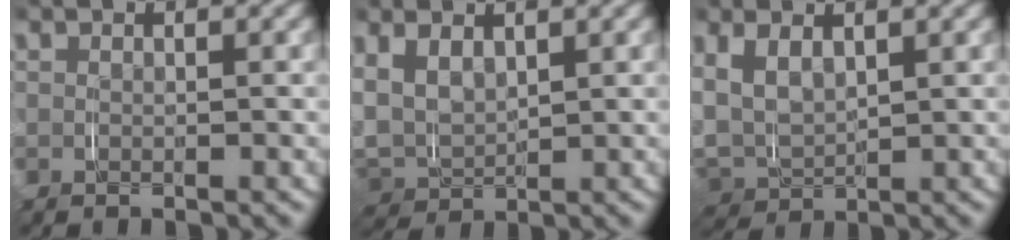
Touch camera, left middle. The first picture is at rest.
{"total": 7.3, "force": [1.0, 6.3, 3.7], "torque": [-0.122, -0.019, 0.022]}
{"total": 6.6, "force": [0.9, 5.5, 3.5], "torque": [-0.112, -0.016, 0.022]}